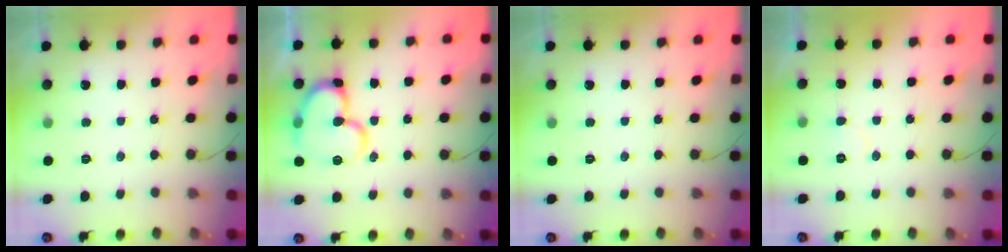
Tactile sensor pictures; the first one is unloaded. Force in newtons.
{"total": 16.6, "press": 16.5, "slide": 1.9}
{"total": 0.0}
{"total": 4.2, "press": 4.2, "slide": 0.4}